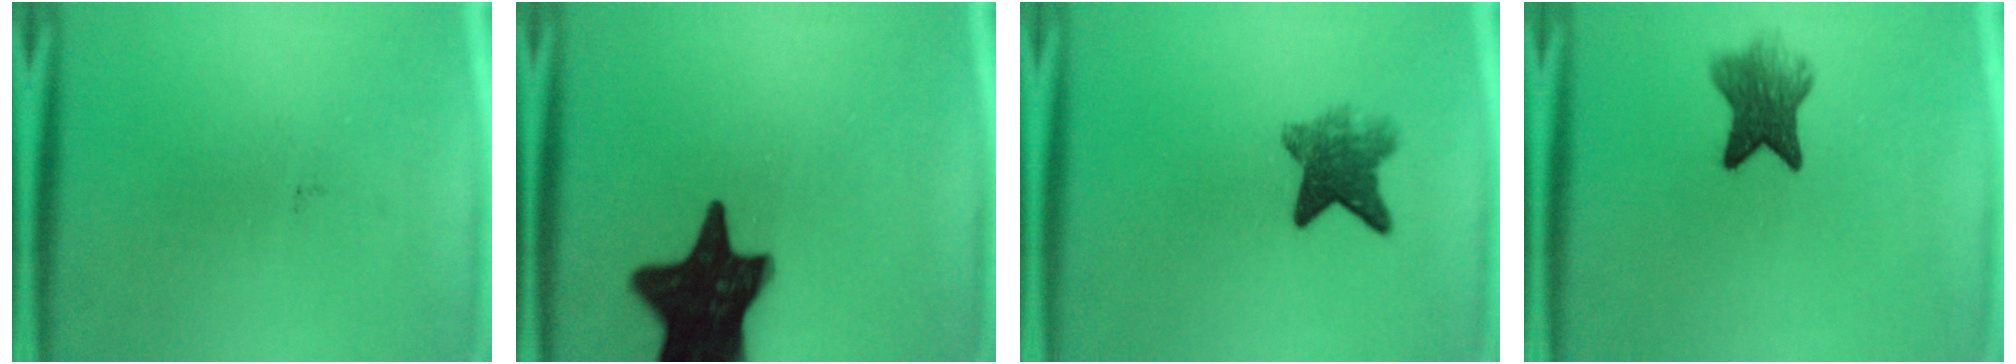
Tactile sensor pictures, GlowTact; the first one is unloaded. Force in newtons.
{"total": 18.7}
{"total": 5.9}
{"total": 6.4}